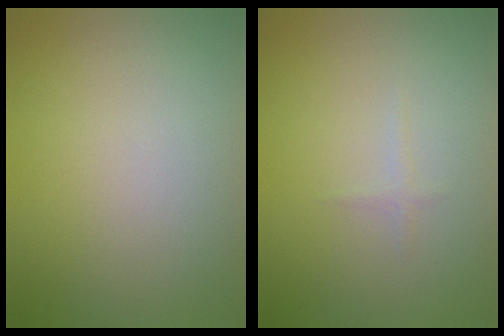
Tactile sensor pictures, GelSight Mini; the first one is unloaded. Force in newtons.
{"total": 0.5, "press": 0.5, "slide": 0.0}